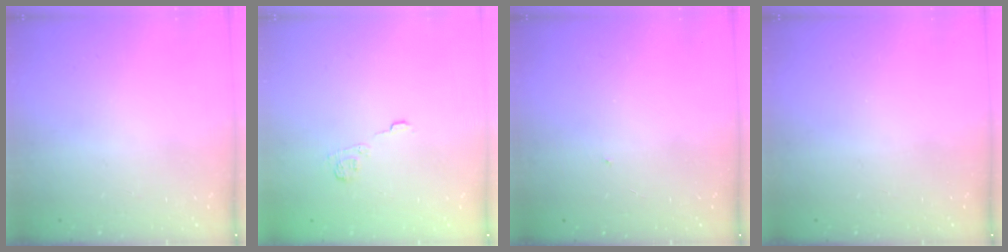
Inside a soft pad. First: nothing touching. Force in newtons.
{"total": 4.1, "press": 3.8, "slide": 1.5}
{"total": 0.6, "press": 0.6, "slide": 0.1}
{"total": 0.0}